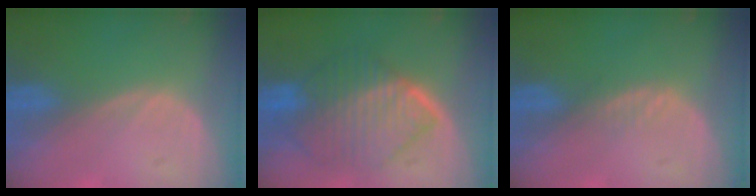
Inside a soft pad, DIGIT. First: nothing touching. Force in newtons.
{"total": 10.5, "press": 10.4, "slide": 1.0}
{"total": 1.4, "press": 1.3, "slide": 0.2}